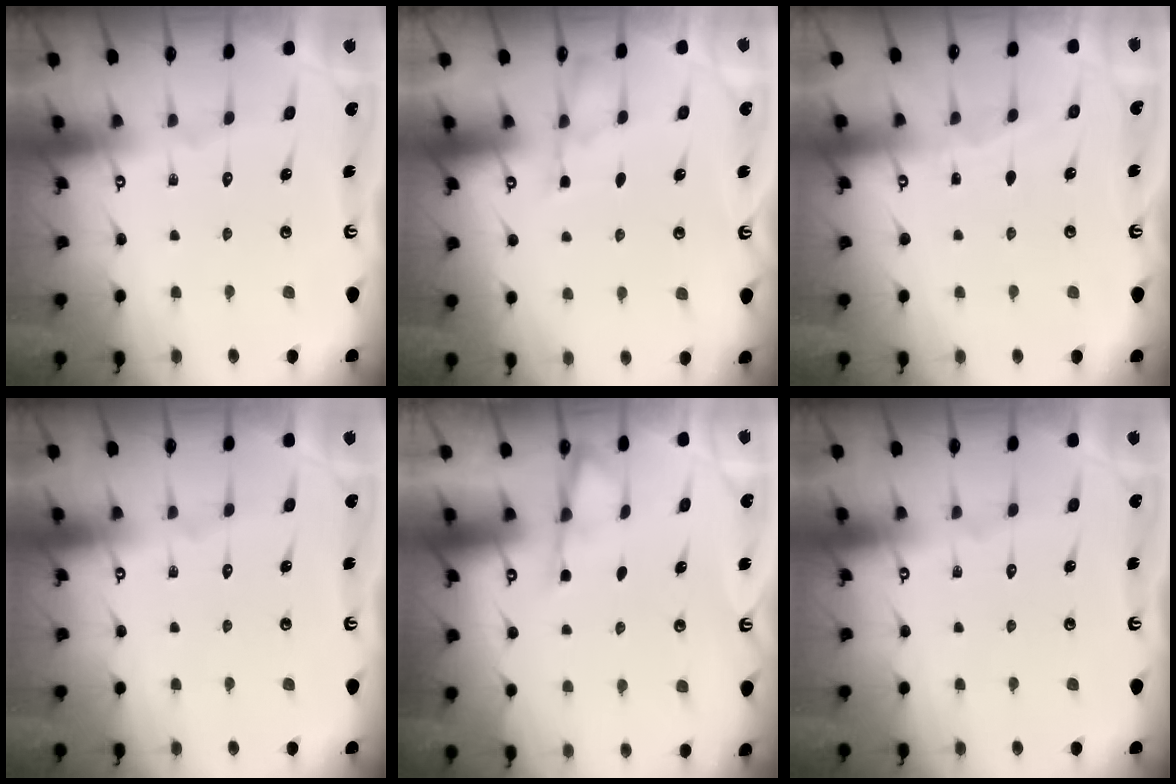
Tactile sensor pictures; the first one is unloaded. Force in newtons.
{"total": 3.7, "press": 3.6, "slide": 0.5}
{"total": 2.9, "press": 2.8, "slide": 0.3}
{"total": 0.0}
{"total": 2.4, "press": 2.4, "slide": 0.5}
{"total": 0.0}